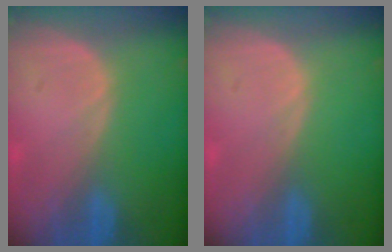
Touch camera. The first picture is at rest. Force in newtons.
{"total": 0.0}